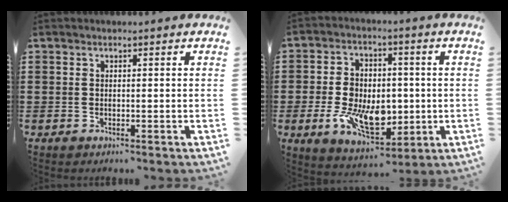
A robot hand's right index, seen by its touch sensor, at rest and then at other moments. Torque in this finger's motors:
{"motor_torque": [2.14, 0.00, 1.05, 0.21]}